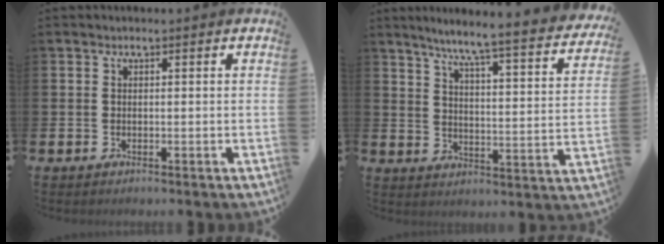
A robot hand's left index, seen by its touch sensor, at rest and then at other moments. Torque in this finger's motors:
{"motor_torque": [0.11, -1.22, 0.54, 0.21]}